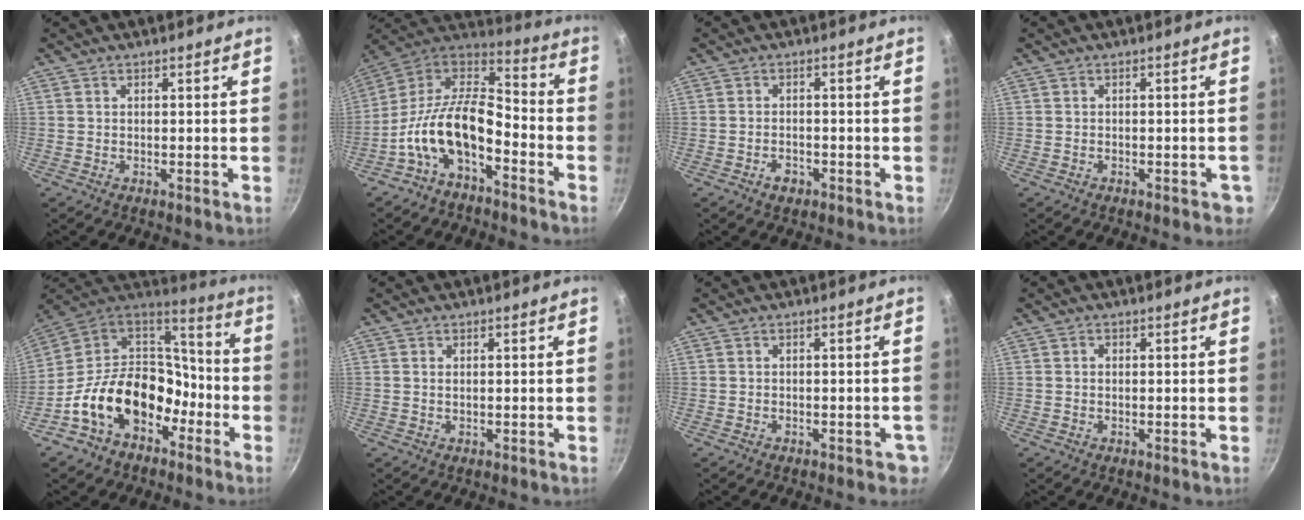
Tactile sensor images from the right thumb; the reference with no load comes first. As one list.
[{"total": 15.1, "force": [-6.4, 7.5, 11.4], "torque": [-0.213, 0.068, -0.133]}, {"total": 2.6, "force": [-1.5, 1.6, 1.3], "torque": [-0.017, 0.016, -0.023]}, {"total": 1.4, "force": [-1.1, 0.3, 0.8], "torque": [0.007, 0.013, -0.003]}, {"total": 19.5, "force": [-8.2, 13.5, 11.4], "torque": [-0.159, 0.077, -0.143]}, {"total": 0.7, "force": [0.2, 0.3, 0.6], "torque": [-0.010, 0.000, 0.002]}, {"total": 1.5, "force": [-1.2, 0.6, 0.8], "torque": [0.009, 0.017, 0.000]}, {"total": 0.6, "force": [0.0, 0.5, 0.4], "torque": [-0.006, 0.004, -0.001]}]